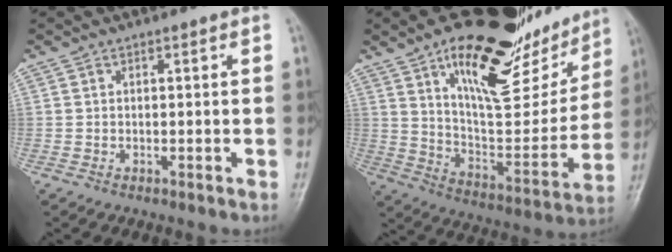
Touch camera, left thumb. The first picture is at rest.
{"total": 27.8, "force": [16.2, 11.5, 19.5], "torque": [-0.237, -0.047, 0.255]}